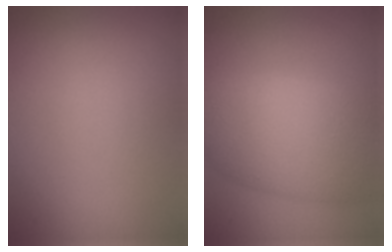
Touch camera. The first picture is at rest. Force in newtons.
{"total": 9.0, "press": 9.0, "slide": 0.3}